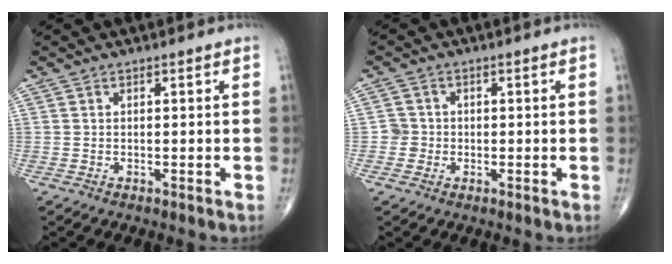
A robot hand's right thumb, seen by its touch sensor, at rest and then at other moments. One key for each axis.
{"total": 2.3, "fx": -0.4, "fy": 2.2, "fz": 0.0, "tx": 0.019, "ty": 0.009, "tz": -0.012}